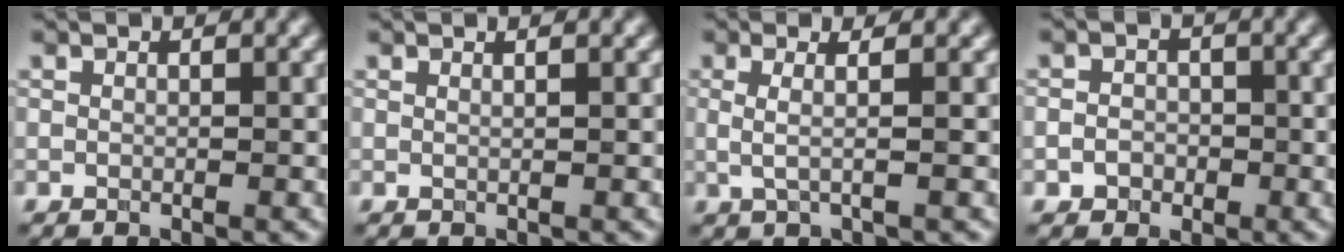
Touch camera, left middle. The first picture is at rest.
{"total": 1.0, "force": [0.5, 0.4, 0.8], "torque": [-0.005, -0.002, -0.002]}
{"total": 2.5, "force": [0.2, 0.8, 2.4], "torque": [-0.044, -0.003, -0.004]}
{"total": 1.9, "force": [-0.6, 1.7, 0.7], "torque": [0.008, -0.001, -0.019]}